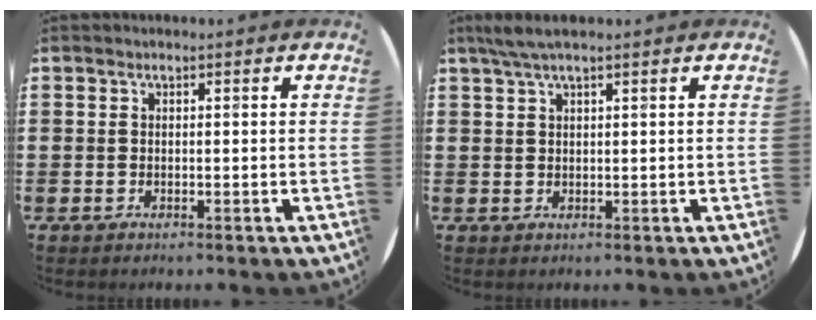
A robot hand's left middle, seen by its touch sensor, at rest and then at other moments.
{"total": 2.5, "force": [1.7, 0.2, 1.7], "torque": [-0.035, 0.005, 0.030]}